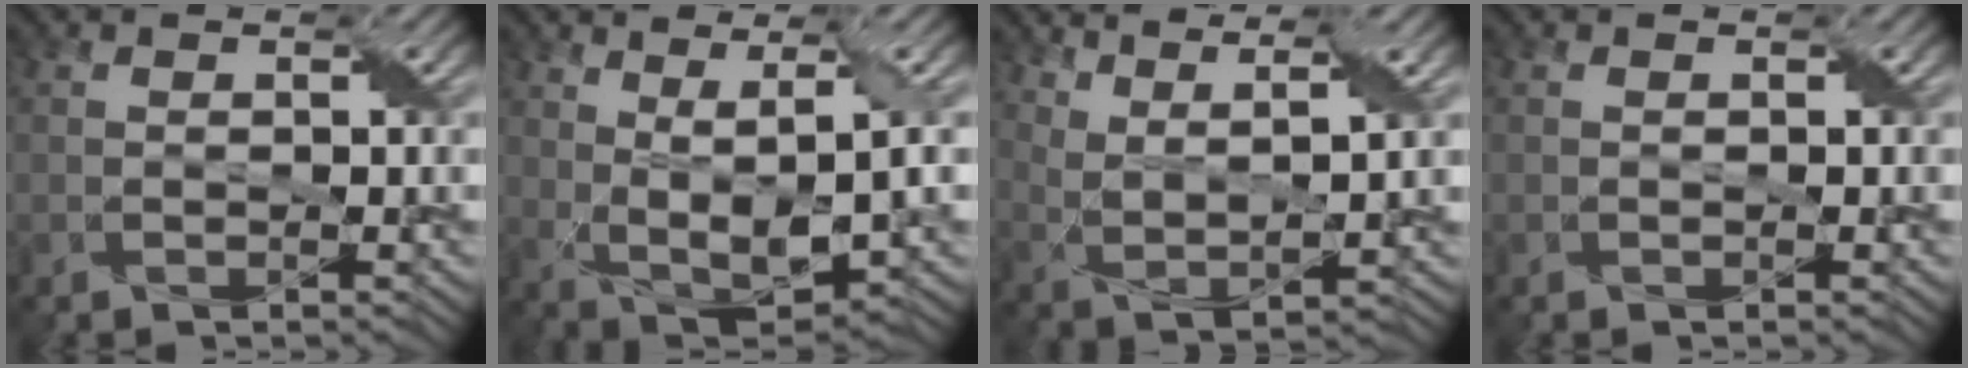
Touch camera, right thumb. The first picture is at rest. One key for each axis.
{"total": 6.6, "fx": 1.8, "fy": 2.4, "fz": 5.9, "tx": -0.126, "ty": -0.003, "tz": 0.036}
{"total": 7.5, "fx": 6.1, "fy": 1.7, "fz": 4.2, "tx": -0.089, "ty": -0.011, "tz": 0.102}
{"total": 0.0}